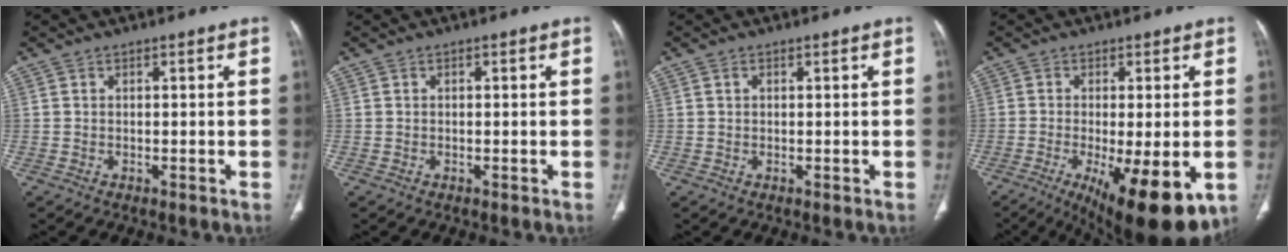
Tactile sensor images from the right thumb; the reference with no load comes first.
{"total": 0.0}
{"total": 0.7, "force": [0.2, 0.5, 0.4], "torque": [-0.007, 0.001, 0.004]}
{"total": 15.9, "force": [-5.9, 4.8, 14.0], "torque": [-0.184, -0.022, -0.076]}